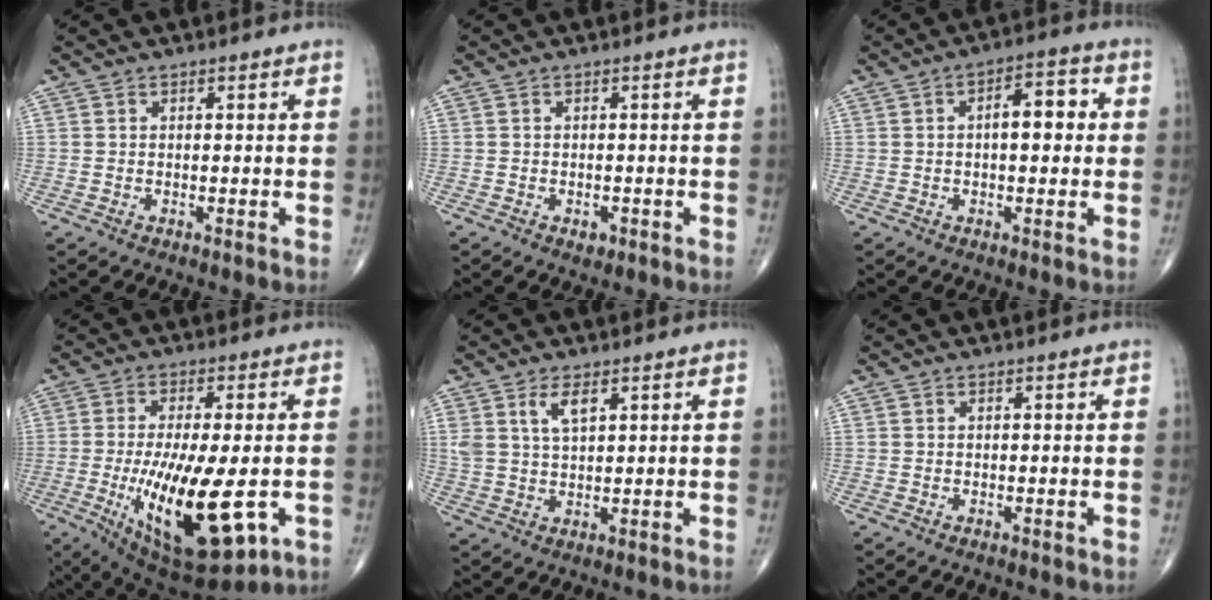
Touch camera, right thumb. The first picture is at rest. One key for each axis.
{"total": 1.4, "fx": -0.7, "fy": 0.9, "fz": 0.8, "tx": -0.006, "ty": 0.001, "tz": -0.008}
{"total": 7.5, "fx": 0.8, "fy": 3.4, "fz": 6.6, "tx": -0.080, "ty": 0.019, "tz": 0.005}
{"total": 20.3, "fx": -4.4, "fy": 7.1, "fz": 18.5, "tx": -0.325, "ty": -0.028, "tz": -0.050}
{"total": 4.6, "fx": 2.4, "fy": 1.9, "fz": 3.5, "tx": -0.067, "ty": -0.010, "tz": 0.052}
{"total": 0.0}